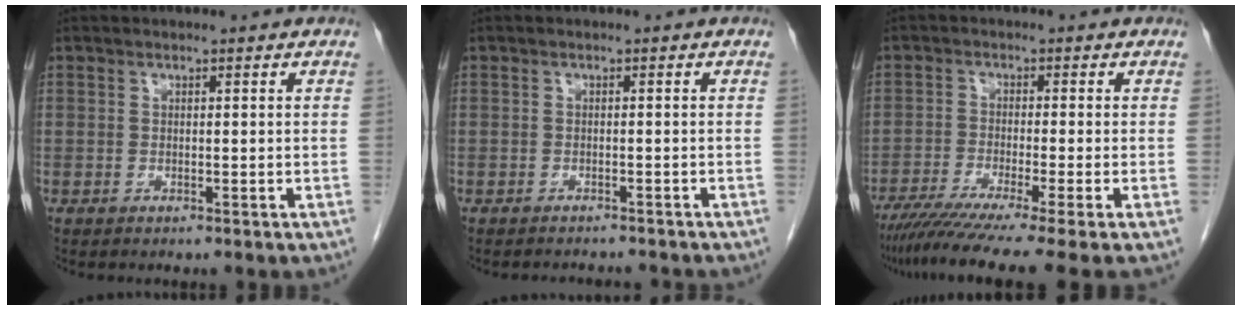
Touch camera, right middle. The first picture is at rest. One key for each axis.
{"total": 3.9, "fx": -3.8, "fy": 0.6, "fz": 0.6, "tx": -0.003, "ty": -0.006, "tz": -0.046}
{"total": 12.2, "fx": -9.5, "fy": -1.6, "fz": 7.3, "tx": -0.106, "ty": -0.038, "tz": -0.149}